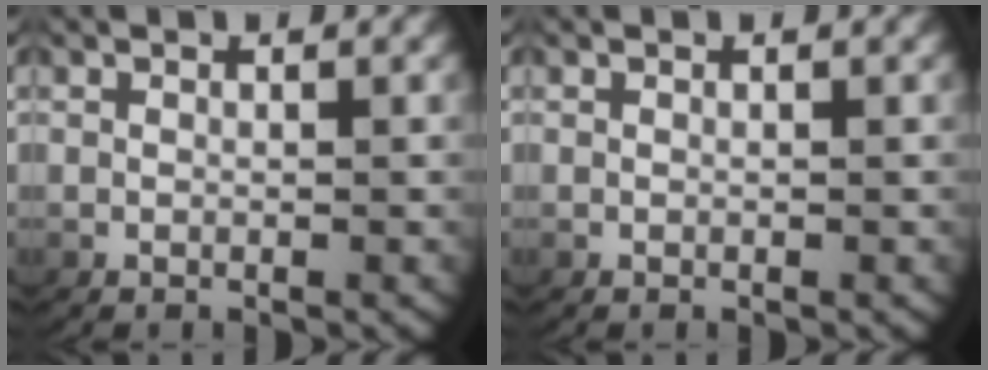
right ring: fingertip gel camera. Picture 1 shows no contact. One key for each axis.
{"total": 0.0}